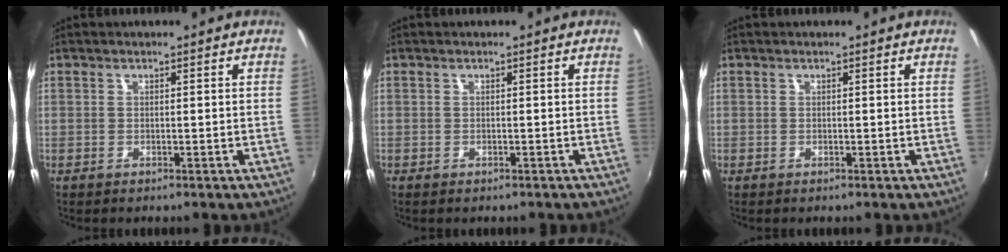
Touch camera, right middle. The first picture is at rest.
{"total": 0.0}
{"total": 0.0}